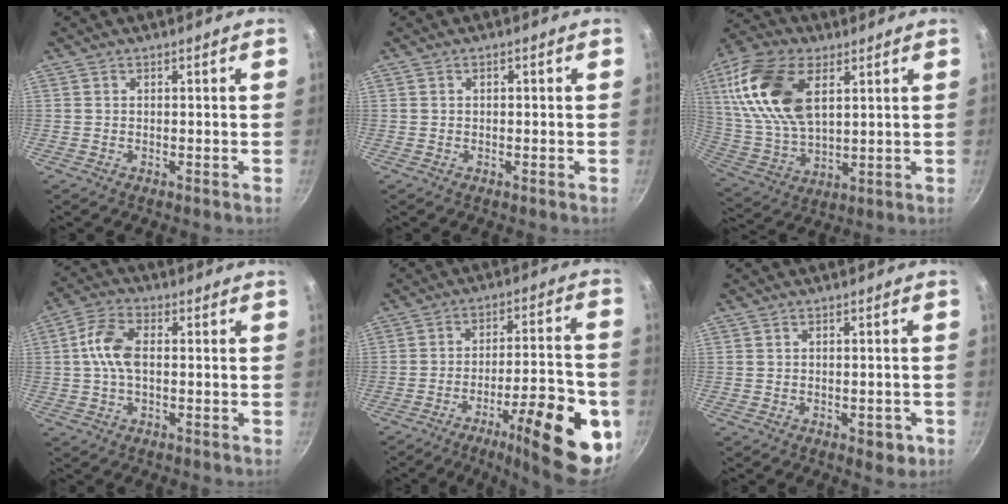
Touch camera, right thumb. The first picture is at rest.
{"total": 0.6, "force": [0.0, 0.4, 0.4], "torque": [-0.005, 0.005, 0.001]}
{"total": 19.6, "force": [6.9, 11.0, 14.7], "torque": [-0.280, -0.017, 0.138]}
{"total": 7.9, "force": [0.5, 4.5, 6.4], "torque": [-0.128, 0.021, 0.001]}
{"total": 22.2, "force": [-9.2, 6.5, 19.1], "torque": [-0.228, 0.035, -0.129]}
{"total": 4.0, "force": [-1.6, 2.3, 2.9], "torque": [-0.022, 0.010, -0.014]}